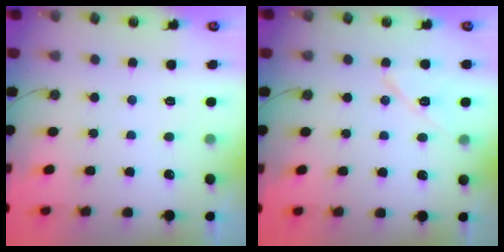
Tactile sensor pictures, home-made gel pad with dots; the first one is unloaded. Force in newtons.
{"total": 9.1, "press": 8.6, "slide": 3.1}